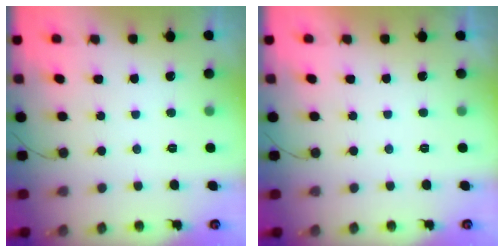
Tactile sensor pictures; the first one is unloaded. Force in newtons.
{"total": 2.2, "press": 2.2, "slide": 0.3}